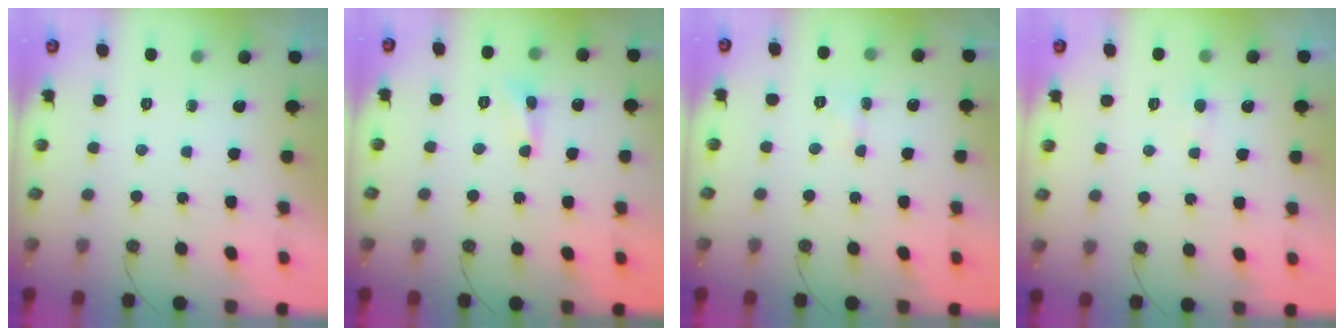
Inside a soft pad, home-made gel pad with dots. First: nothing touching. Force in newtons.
{"total": 3.5, "press": 3.4, "slide": 0.8}
{"total": 1.3, "press": 1.2, "slide": 0.4}
{"total": 0.6, "press": 0.5, "slide": 0.3}